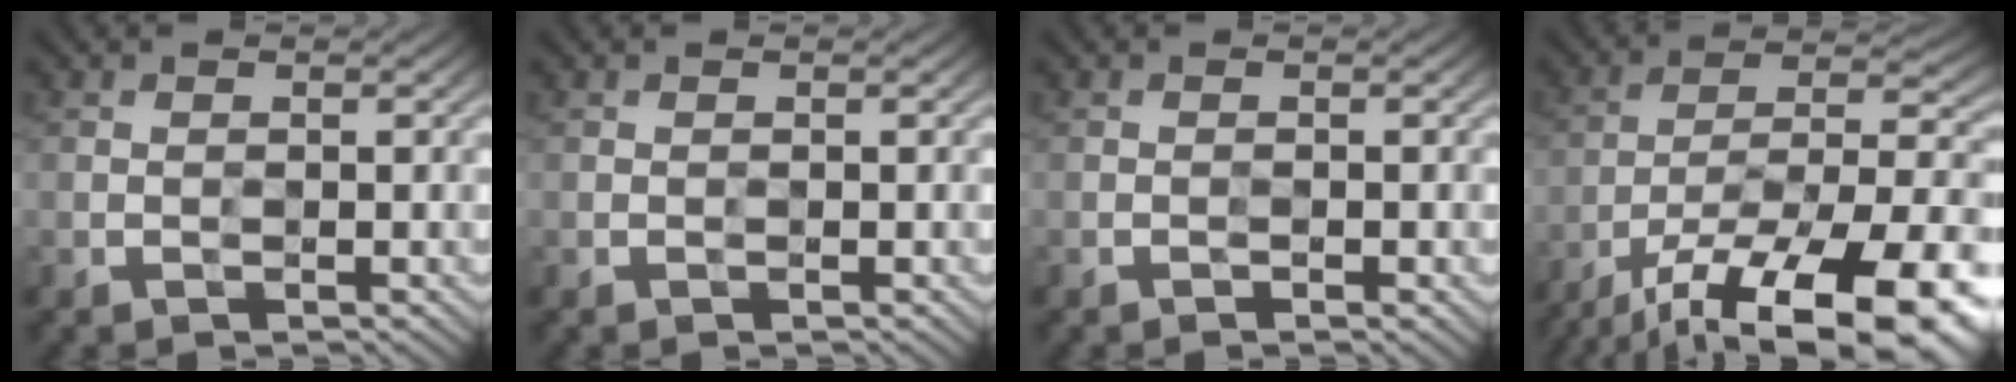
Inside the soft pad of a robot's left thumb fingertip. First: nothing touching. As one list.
[{"total": 0.0}, {"total": 1.0, "force": [-0.8, 0.1, 0.6], "torque": [-0.009, 0.000, -0.015]}, {"total": 18.6, "force": [-13.4, 5.9, 11.5], "torque": [-0.176, -0.020, -0.205]}]